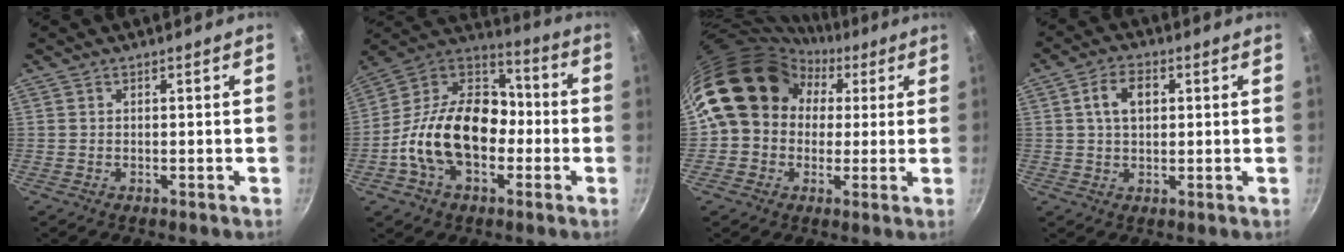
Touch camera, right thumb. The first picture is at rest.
{"total": 21.5, "force": [-4.2, 14.6, 15.2], "torque": [-0.234, 0.057, -0.090]}
{"total": 16.7, "force": [2.7, 14.2, 8.2], "torque": [-0.105, 0.047, 0.031]}
{"total": 6.3, "force": [1.5, 4.0, 4.6], "torque": [-0.066, 0.008, 0.023]}